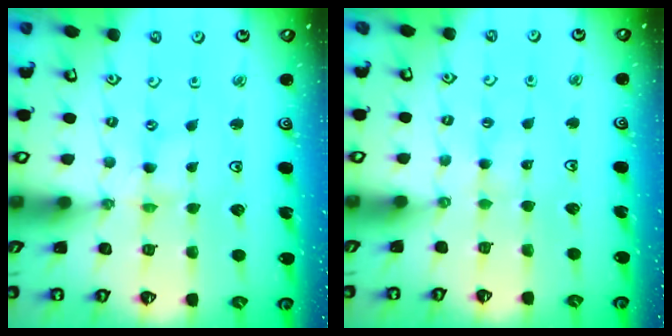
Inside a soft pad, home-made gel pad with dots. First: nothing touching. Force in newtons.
{"total": 1.4, "press": 1.4, "slide": 0.3}